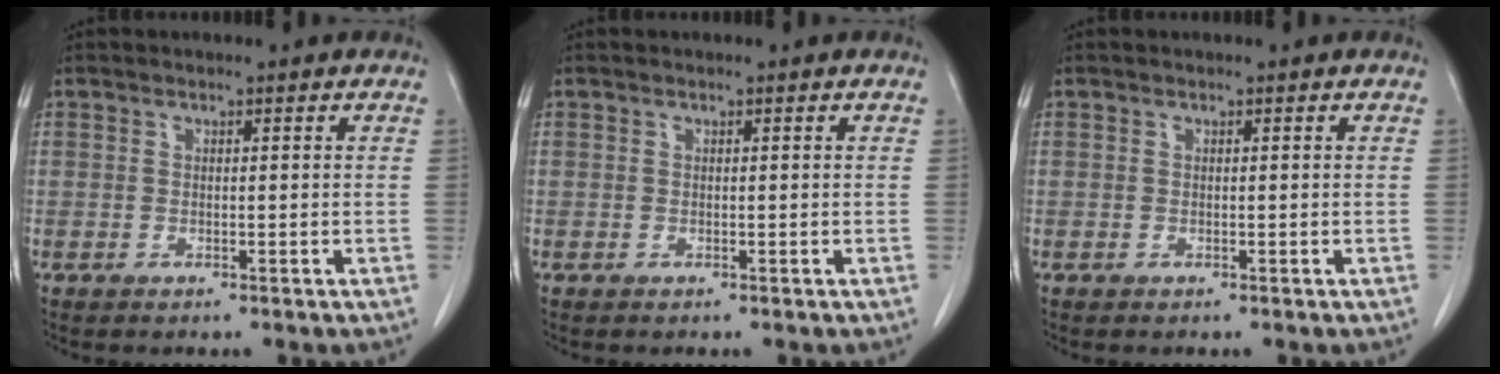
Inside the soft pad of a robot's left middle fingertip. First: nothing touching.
{"total": 0.0}
{"total": 0.0}